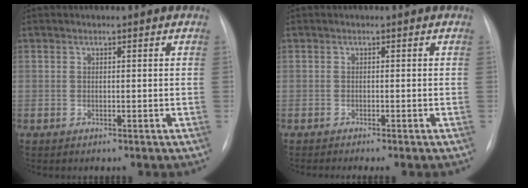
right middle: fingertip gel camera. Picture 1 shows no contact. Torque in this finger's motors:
{"motor_torque": [0.08, -0.03, 0.00, 0.00]}